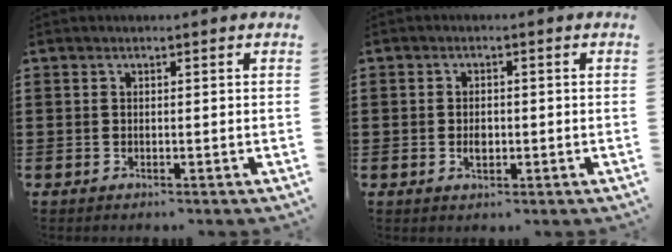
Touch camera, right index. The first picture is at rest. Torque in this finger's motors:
{"motor_torque": [0.99, 1.04, 0.04, 0.00]}